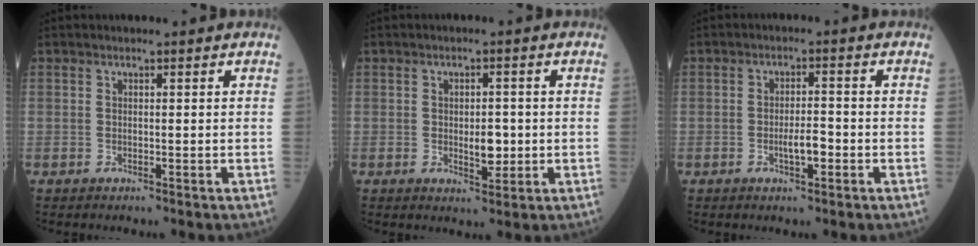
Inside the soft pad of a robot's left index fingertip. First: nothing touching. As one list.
[{"total": 3.4, "force": [-0.5, 1.6, 3.0], "torque": [-0.043, -0.005, -0.004]}, {"total": 3.3, "force": [-1.3, 0.8, 2.9], "torque": [-0.049, -0.001, -0.022]}]